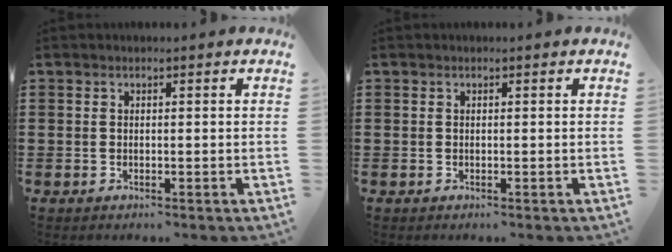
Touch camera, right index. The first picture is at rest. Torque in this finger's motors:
{"motor_torque": [0.06, 0.01, -0.01, -0.01]}